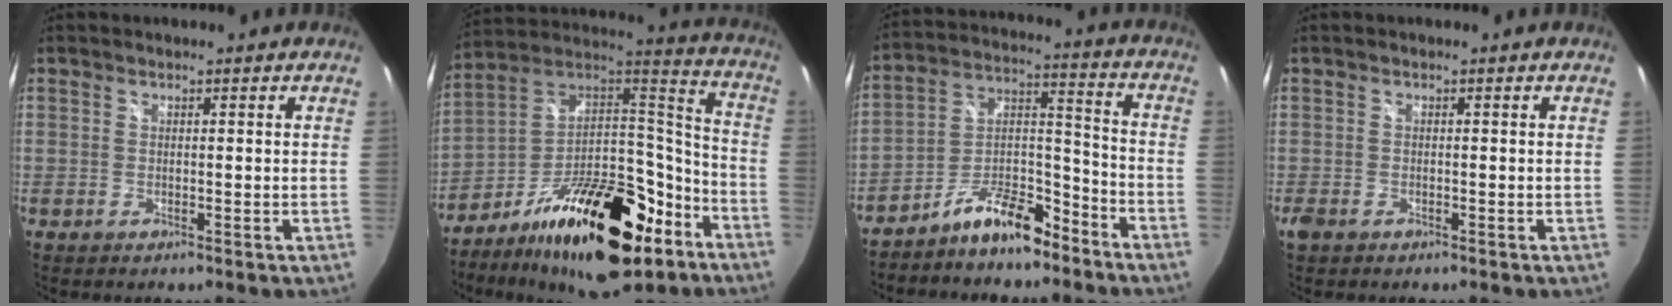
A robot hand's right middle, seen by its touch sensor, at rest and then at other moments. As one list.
[{"total": 27.7, "force": [-14.6, 12.5, 20.0], "torque": [-0.323, 0.020, -0.226]}, {"total": 10.5, "force": [-7.9, 3.7, 5.9], "torque": [-0.111, 0.041, -0.141]}, {"total": 2.1, "force": [-1.3, 1.3, 1.0], "torque": [-0.022, -0.006, -0.025]}]